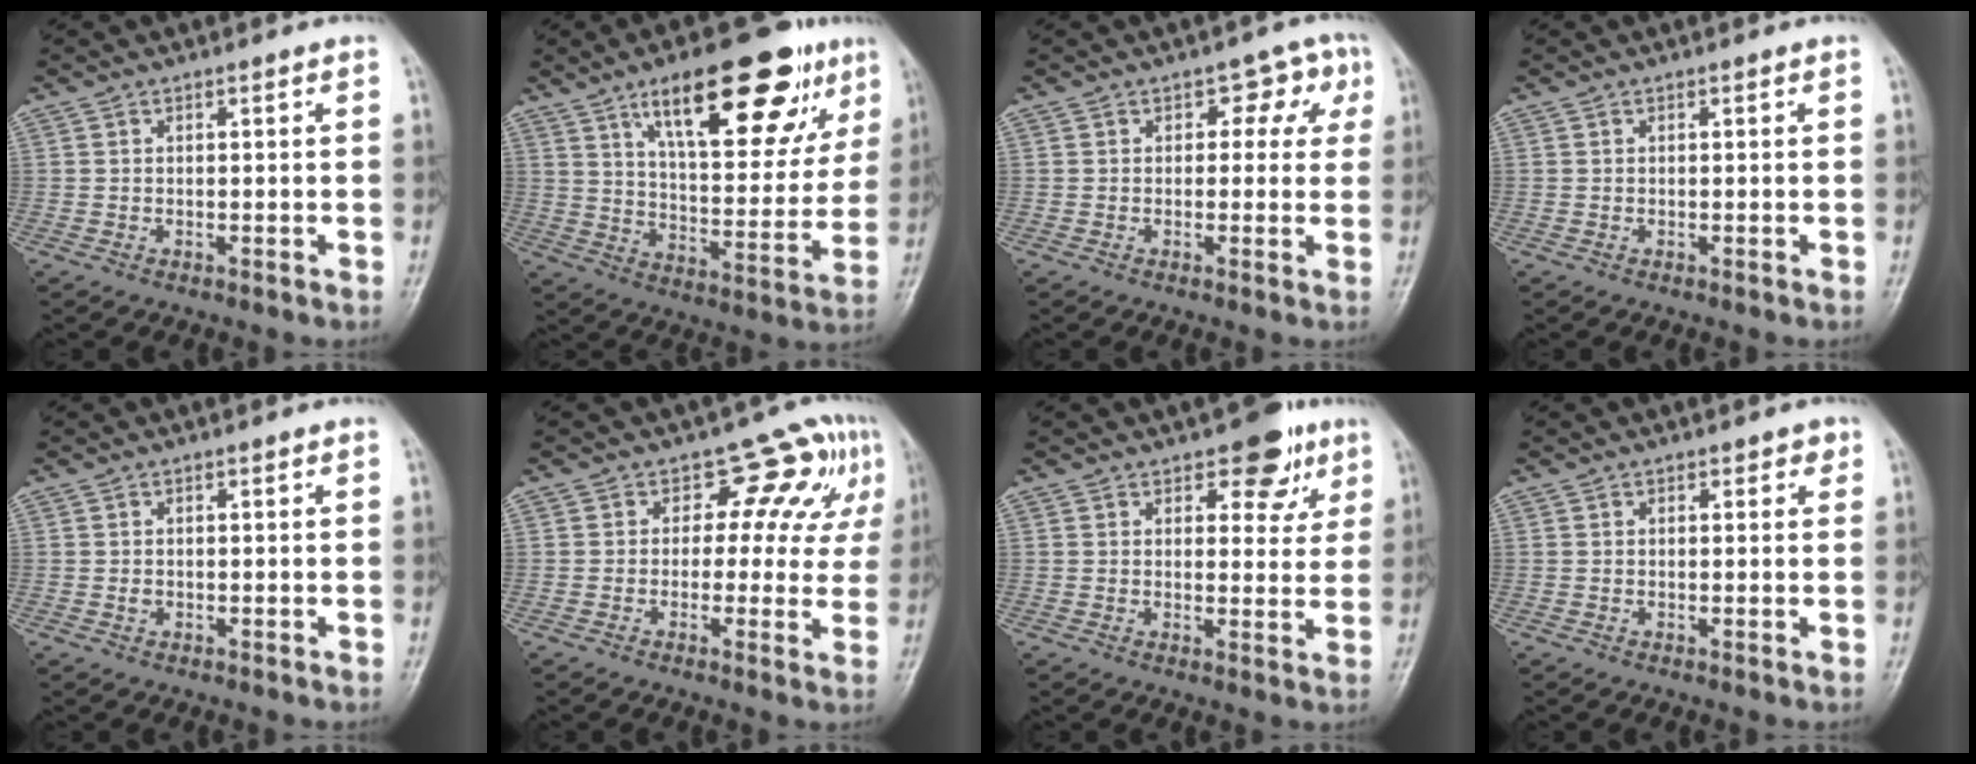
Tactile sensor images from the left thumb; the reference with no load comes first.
{"total": 23.6, "force": [13.0, 8.9, 17.6], "torque": [-0.215, -0.035, 0.201]}
{"total": 5.5, "force": [1.5, 3.9, 3.6], "torque": [0.004, 0.004, 0.007]}
{"total": 0.0}
{"total": 0.7, "force": [-0.2, 0.6, 0.2], "torque": [-0.005, 0.001, -0.005]}
{"total": 10.4, "force": [3.7, 7.0, 6.8], "torque": [-0.022, 0.002, 0.037]}
{"total": 7.5, "force": [4.3, 4.2, 4.5], "torque": [-0.020, -0.017, 0.051]}
{"total": 1.6, "force": [0.8, 1.1, 0.8], "torque": [0.003, -0.001, 0.006]}